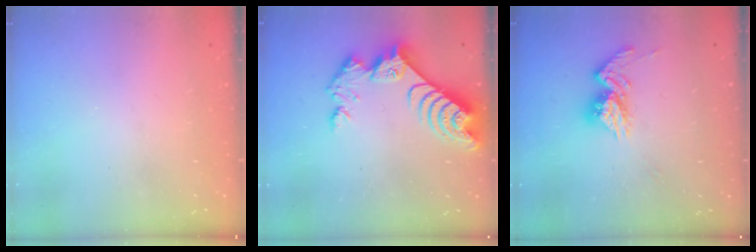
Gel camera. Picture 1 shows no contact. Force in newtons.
{"total": 9.6, "press": 9.5, "slide": 0.9}
{"total": 11.5, "press": 11.4, "slide": 0.8}